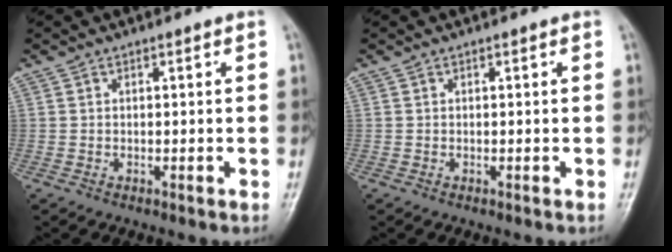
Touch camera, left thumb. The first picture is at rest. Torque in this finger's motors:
{"motor_torque": [0.00, 0.00, 0.01, -0.04, 0.00]}